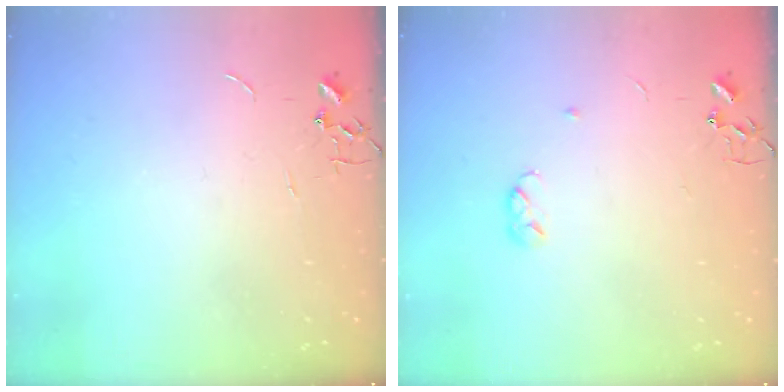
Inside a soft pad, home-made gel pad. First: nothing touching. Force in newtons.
{"total": 3.9, "press": 3.8, "slide": 0.7}